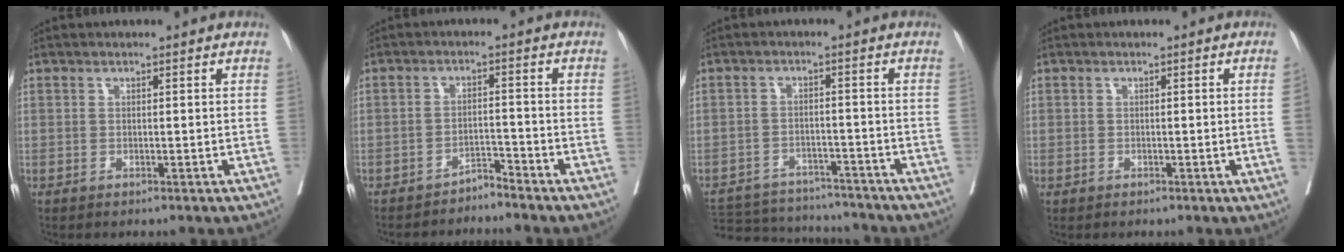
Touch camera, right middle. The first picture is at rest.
{"total": 3.7, "force": [-3.6, -0.1, 0.6], "torque": [0.006, -0.007, -0.063]}
{"total": 13.2, "force": [-12.2, 4.2, 2.8], "torque": [-0.049, 0.007, -0.170]}
{"total": 0.7, "force": [-0.2, 0.0, 0.7], "torque": [-0.009, 0.002, -0.003]}